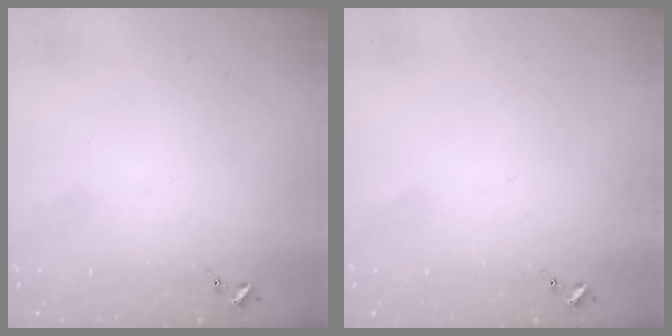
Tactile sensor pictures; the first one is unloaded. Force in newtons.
{"total": 0.0}